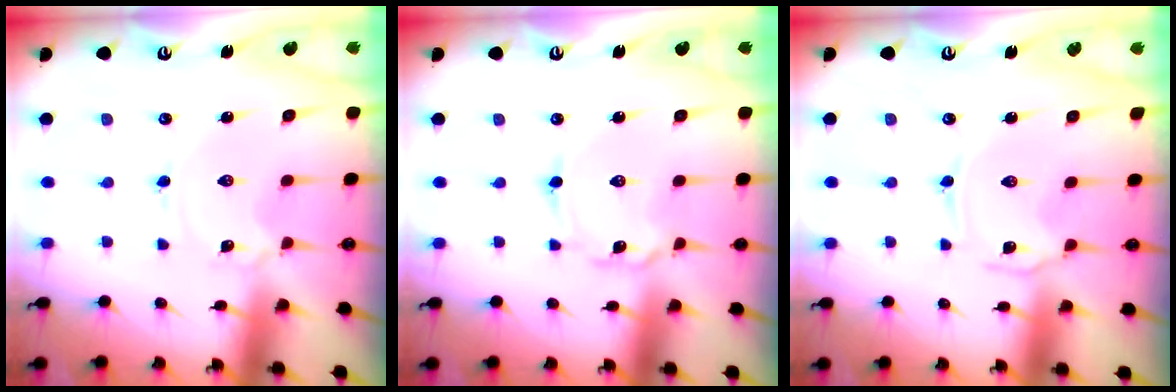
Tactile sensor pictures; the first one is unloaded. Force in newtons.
{"total": 2.0, "press": 2.0, "slide": 0.2}
{"total": 1.0, "press": 0.9, "slide": 0.4}